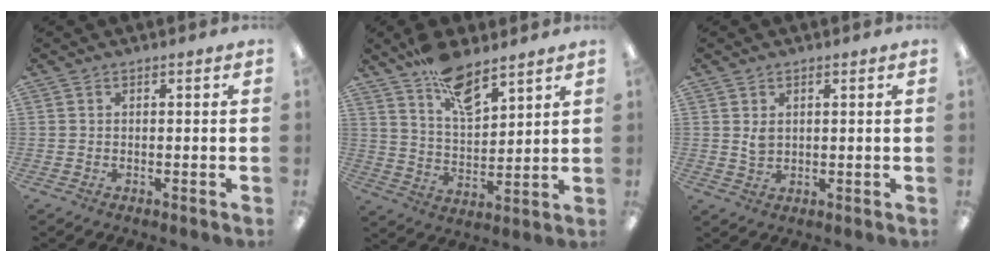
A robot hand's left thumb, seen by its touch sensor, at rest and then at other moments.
{"total": 11.6, "force": [8.8, 4.4, 6.3], "torque": [-0.104, -0.050, 0.158]}
{"total": 2.5, "force": [1.1, 1.7, 1.5], "torque": [-0.026, 0.000, 0.018]}